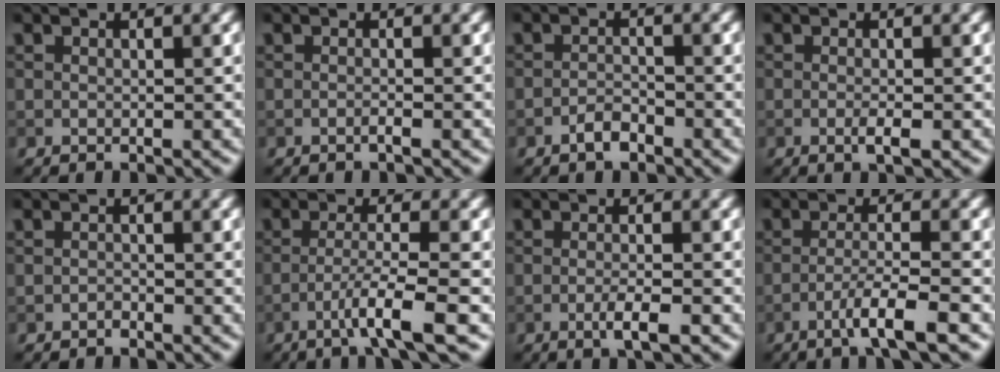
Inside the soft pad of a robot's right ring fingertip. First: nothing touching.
{"total": 0.8, "force": [-0.5, 0.1, 0.6], "torque": [-0.011, -0.004, -0.015]}
{"total": 1.7, "force": [-1.4, 0.5, 0.9], "torque": [-0.017, 0.002, -0.030]}
{"total": 1.5, "force": [-0.6, 0.3, 1.4], "torque": [-0.025, -0.005, -0.015]}
{"total": 0.7, "force": [-0.6, 0.1, 0.1], "torque": [-0.003, -0.002, -0.015]}
{"total": 4.6, "force": [-2.2, 0.2, 4.0], "torque": [-0.067, 0.001, -0.053]}
{"total": 2.6, "force": [-1.2, 0.4, 2.3], "torque": [-0.036, -0.001, -0.027]}
{"total": 4.2, "force": [-2.3, 0.3, 3.5], "torque": [-0.058, 0.004, -0.054]}